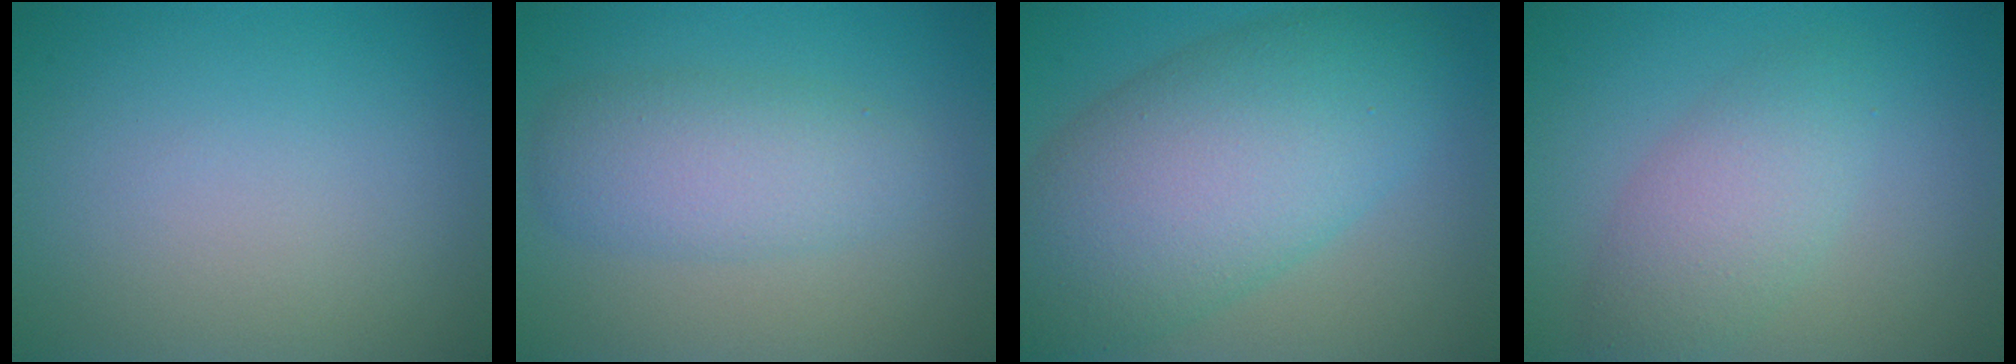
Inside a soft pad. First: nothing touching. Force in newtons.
{"total": 4.1, "press": 4.1, "slide": 0.1}
{"total": 11.1, "press": 11.0, "slide": 0.3}
{"total": 4.0, "press": 4.0, "slide": 0.0}